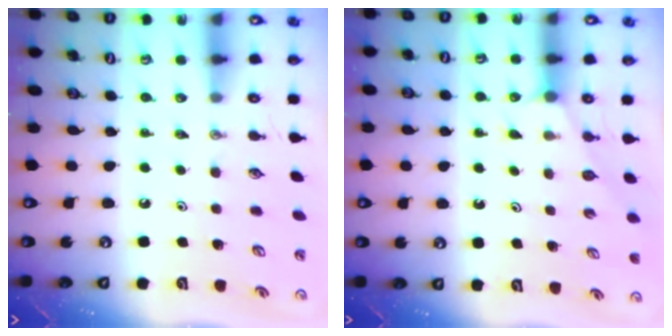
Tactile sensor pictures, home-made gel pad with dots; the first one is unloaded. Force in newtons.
{"total": 2.4, "press": 2.4, "slide": 0.4}